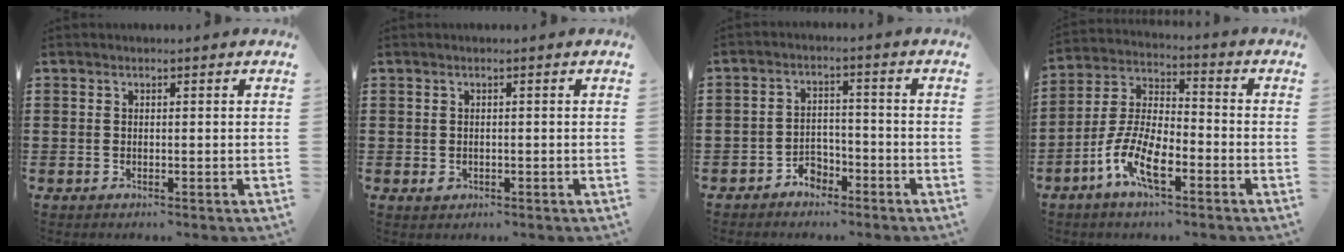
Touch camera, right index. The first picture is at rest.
{"total": 1.0, "force": [-0.3, 0.8, 0.5], "torque": [-0.012, 0.003, -0.006]}
{"total": 3.3, "force": [-2.7, 1.9, 0.4], "torque": [-0.014, 0.008, -0.057]}
{"total": 9.3, "force": [-4.7, 3.5, 7.3], "torque": [-0.179, -0.006, -0.095]}